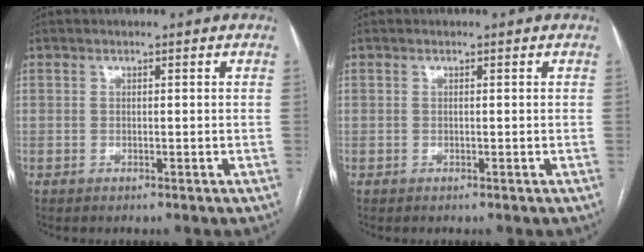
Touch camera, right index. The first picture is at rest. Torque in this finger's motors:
{"motor_torque": [0.03, 0.01, 0.00, 0.00]}